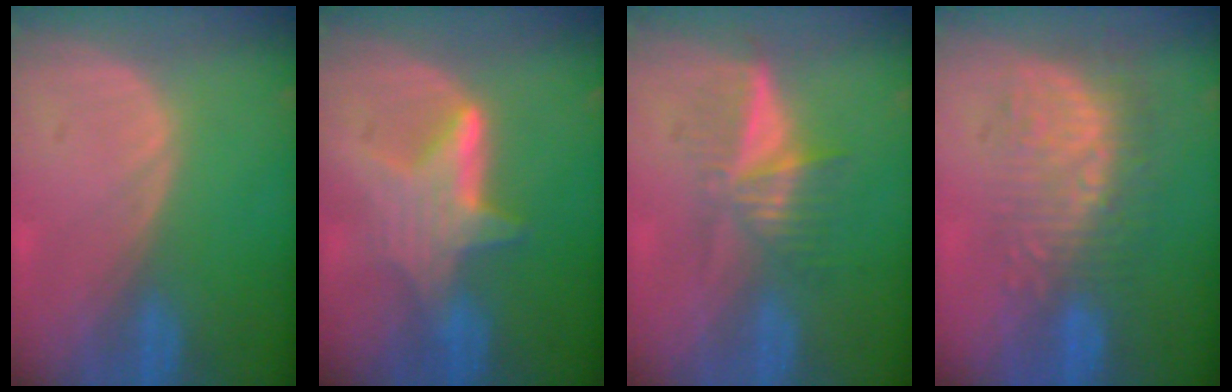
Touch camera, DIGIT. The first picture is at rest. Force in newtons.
{"total": 6.4, "press": 6.2, "slide": 1.7}
{"total": 6.5, "press": 5.5, "slide": 3.6}
{"total": 9.9, "press": 8.7, "slide": 4.8}